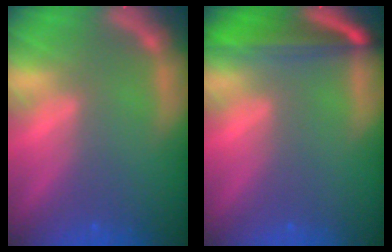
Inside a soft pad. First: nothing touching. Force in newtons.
{"total": 6.5}